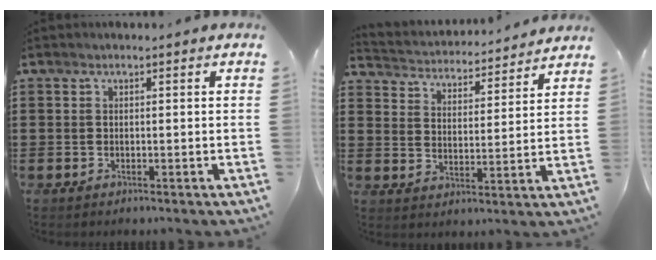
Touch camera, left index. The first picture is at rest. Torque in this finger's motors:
{"motor_torque": [0.88, -1.26, 0.47, 0.09]}